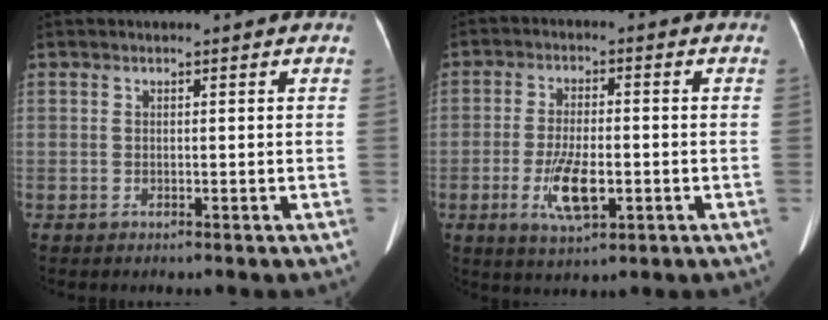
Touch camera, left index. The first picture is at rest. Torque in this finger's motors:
{"motor_torque": [0.77, 0.16, 0.18, 0.04]}